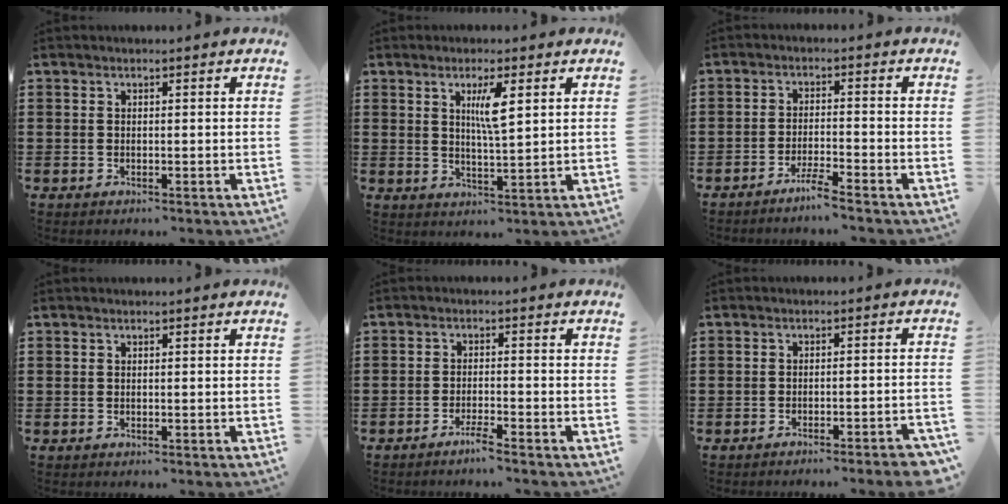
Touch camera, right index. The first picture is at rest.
{"total": 4.5, "force": [1.8, 0.7, 4.1], "torque": [-0.078, 0.001, 0.025]}
{"total": 3.3, "force": [-3.0, -0.4, 1.4], "torque": [-0.032, -0.002, -0.059]}
{"total": 0.0}
{"total": 2.4, "force": [-2.1, -0.2, 1.1], "torque": [-0.020, -0.001, -0.038]}
{"total": 3.1, "force": [-2.7, -0.3, 1.4], "torque": [-0.023, -0.005, -0.052]}